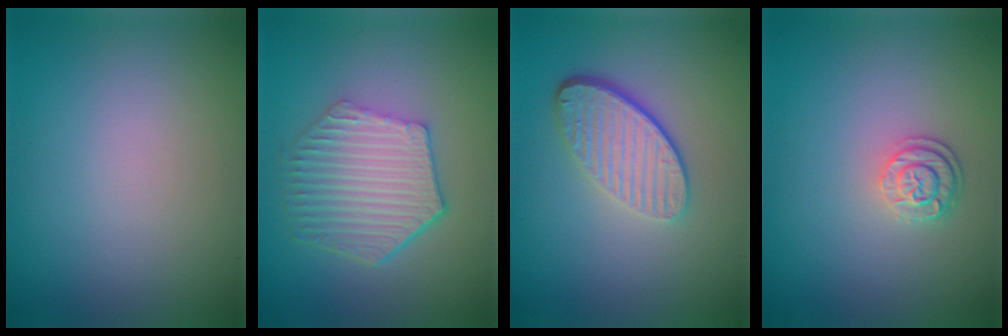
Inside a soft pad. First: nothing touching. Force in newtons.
{"total": 5.9, "press": 4.4, "slide": 4.0}
{"total": 4.6, "press": 3.3, "slide": 3.2}
{"total": 2.5, "press": 1.9, "slide": 1.6}